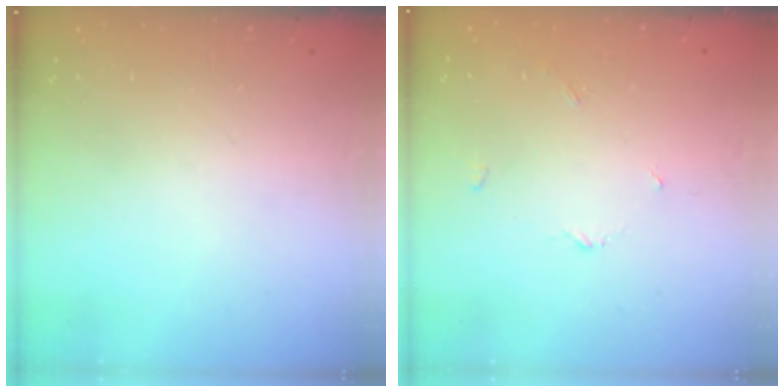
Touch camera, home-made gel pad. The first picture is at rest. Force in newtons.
{"total": 2.8, "press": 2.8, "slide": 0.3}